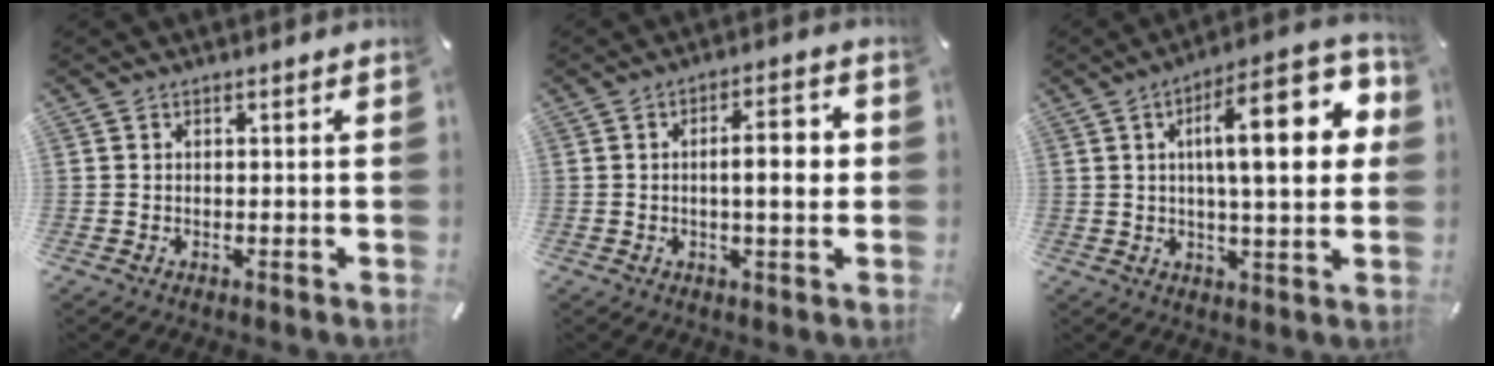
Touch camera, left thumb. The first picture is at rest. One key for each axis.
{"total": 8.7, "fx": 0.1, "fy": 2.5, "fz": 8.3, "tx": -0.123, "ty": 0.002, "tz": -0.005}
{"total": 20.2, "fx": 5.1, "fy": 6.3, "fz": 18.6, "tx": -0.273, "ty": -0.011, "tz": 0.066}